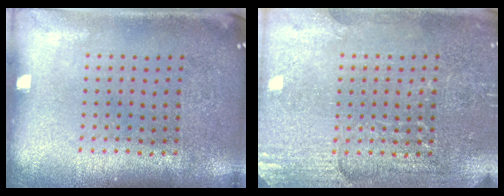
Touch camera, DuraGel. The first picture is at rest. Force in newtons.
{"total": 2.9, "press": 2.9, "slide": 0.2}